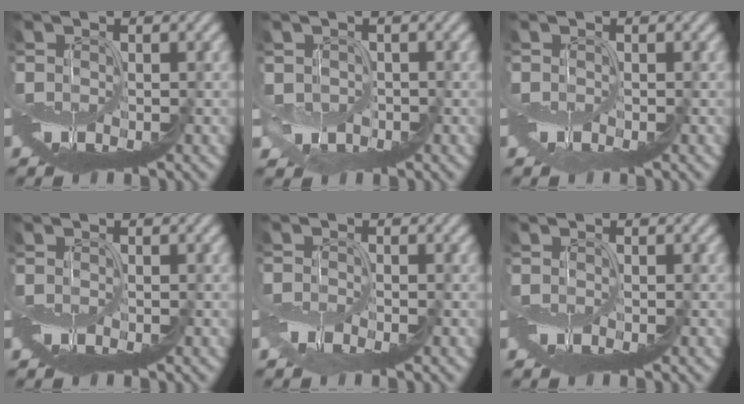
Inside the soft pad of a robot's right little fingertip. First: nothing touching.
{"total": 1.1, "force": [0.5, 0.9, 0.4], "torque": [-0.003, -0.003, 0.010]}
{"total": 0.0}
{"total": 0.0}
{"total": 1.3, "force": [-0.5, -0.6, -1.0], "torque": [0.021, 0.002, -0.012]}
{"total": 0.0}